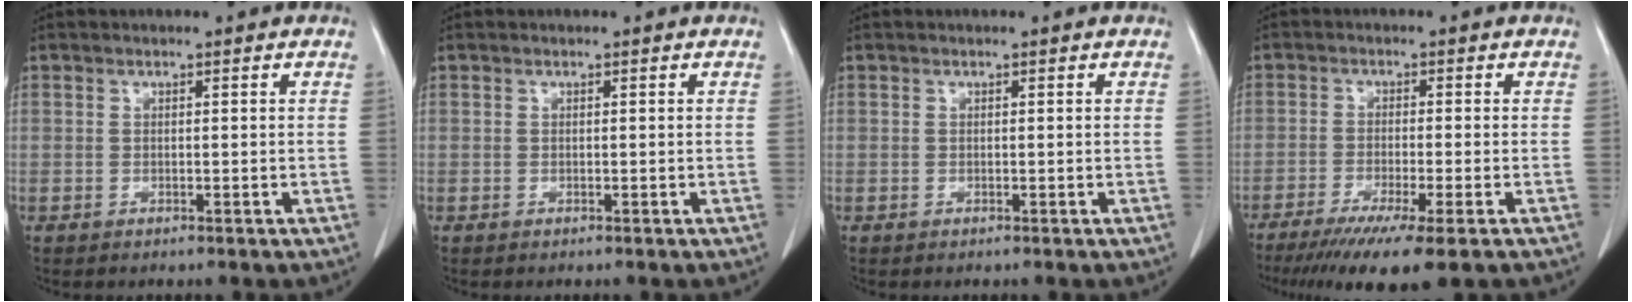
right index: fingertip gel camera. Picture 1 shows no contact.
{"total": 0.0}
{"total": 0.0}
{"total": 10.9, "force": [-7.5, 0.3, 7.9], "torque": [-0.118, -0.027, -0.116]}